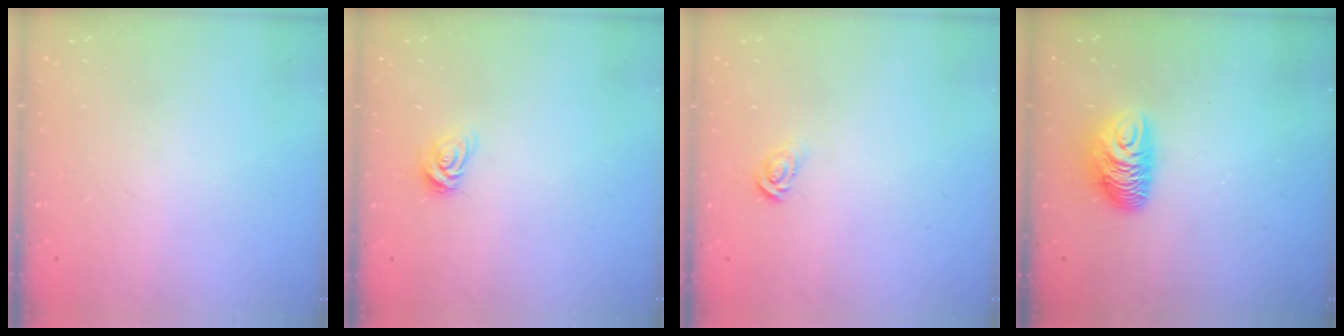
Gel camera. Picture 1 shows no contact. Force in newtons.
{"total": 6.7, "press": 6.7, "slide": 0.4}
{"total": 3.1, "press": 3.1, "slide": 0.2}
{"total": 9.5, "press": 9.5, "slide": 0.6}